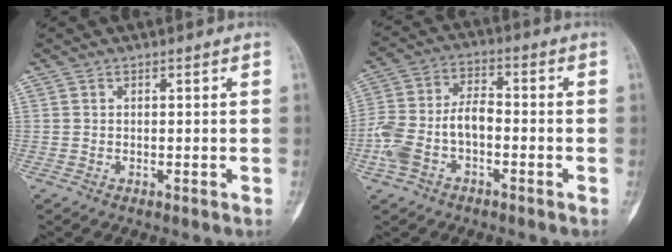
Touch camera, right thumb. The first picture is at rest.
{"total": 11.2, "force": [-3.0, 6.5, 8.5], "torque": [-0.184, 0.038, -0.062]}